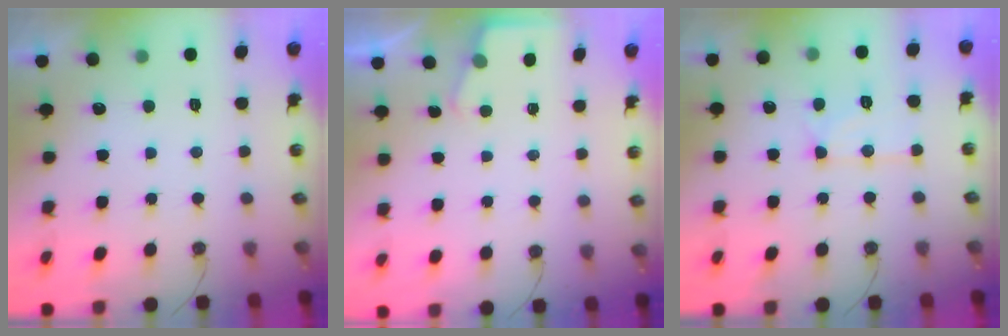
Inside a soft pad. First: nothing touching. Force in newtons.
{"total": 2.3, "press": 2.3, "slide": 0.4}
{"total": 11.4, "press": 11.3, "slide": 1.1}